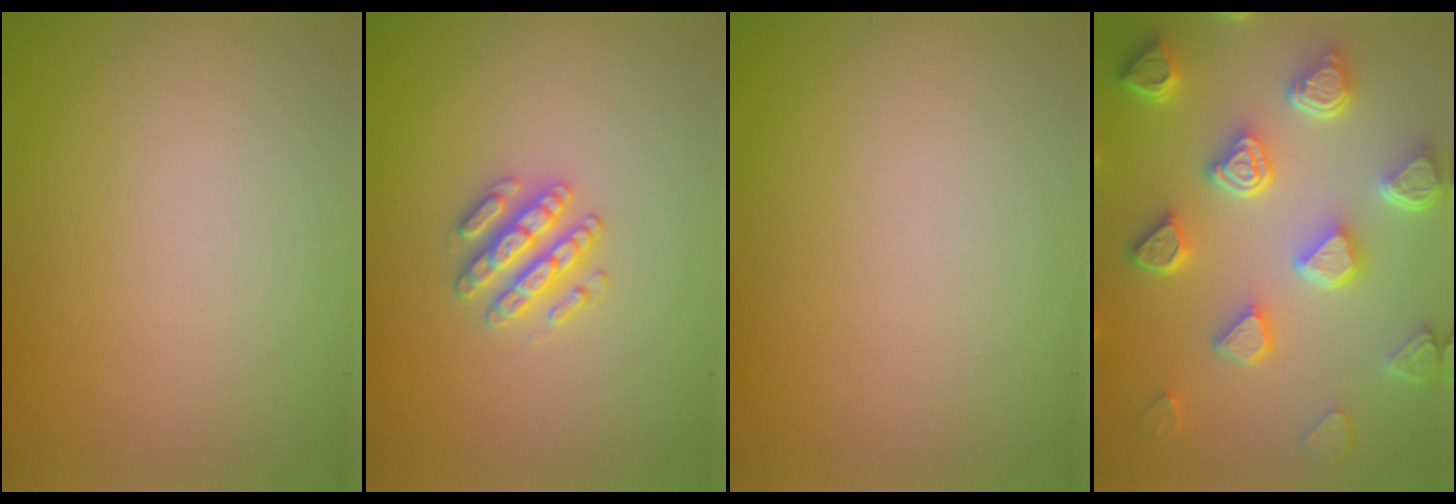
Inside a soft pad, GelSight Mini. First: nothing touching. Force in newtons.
{"total": 2.6, "press": 2.5, "slide": 0.4}
{"total": 0.0}
{"total": 7.4, "press": 5.9, "slide": 4.5}